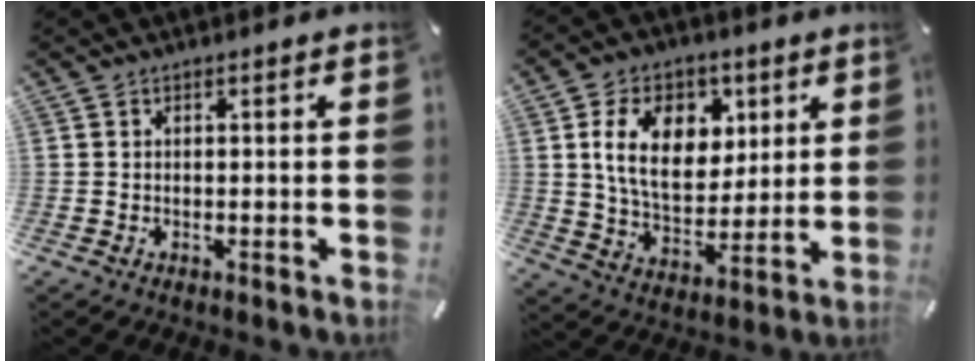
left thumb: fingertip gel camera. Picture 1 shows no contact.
{"total": 14.8, "force": [4.8, 10.3, 9.5], "torque": [-0.163, 0.002, 0.087]}